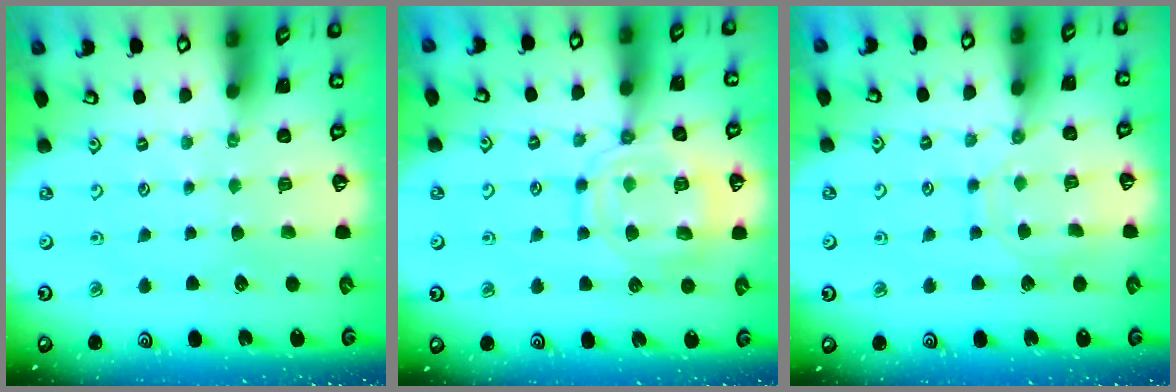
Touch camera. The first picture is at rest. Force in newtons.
{"total": 13.5, "press": 13.5, "slide": 1.2}
{"total": 10.3, "press": 10.3, "slide": 0.8}